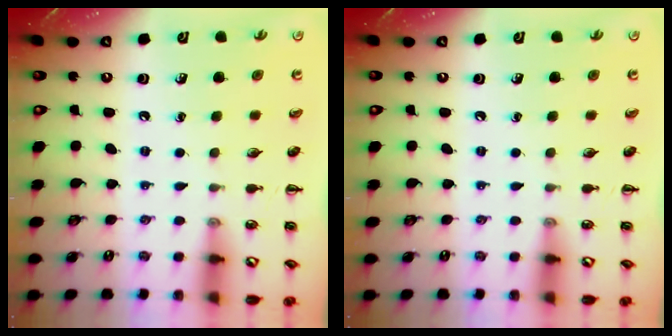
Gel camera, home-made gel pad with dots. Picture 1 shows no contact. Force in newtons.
{"total": 0.0}